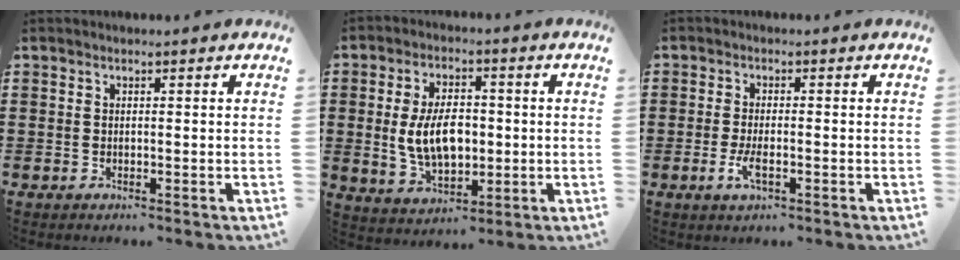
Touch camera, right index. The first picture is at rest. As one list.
[{"total": 8.4, "force": [0.0, 5.0, 6.7], "torque": [-0.134, 0.001, -0.006]}, {"total": 3.1, "force": [-1.0, 1.0, 2.7], "torque": [-0.061, -0.006, -0.021]}]